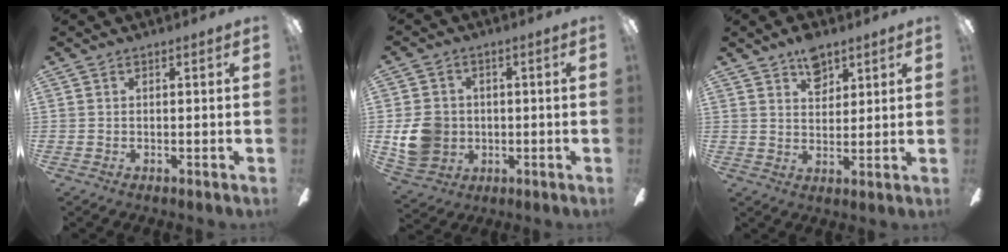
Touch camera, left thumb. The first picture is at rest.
{"total": 9.9, "force": [-0.6, 8.8, 4.3], "torque": [-0.095, 0.014, -0.008]}
{"total": 7.1, "force": [4.8, 4.1, 3.4], "torque": [-0.040, -0.017, 0.083]}